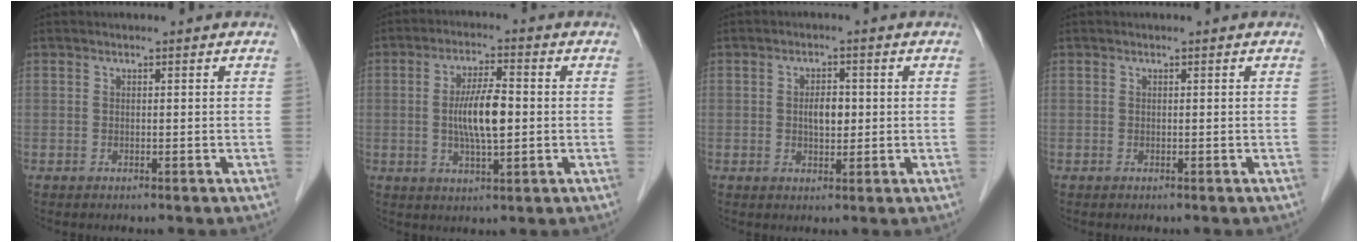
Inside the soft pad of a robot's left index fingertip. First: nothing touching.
{"total": 7.5, "force": [-0.3, 1.6, 7.3], "torque": [-0.141, -0.002, -0.008]}
{"total": 3.2, "force": [0.0, 1.6, 2.7], "torque": [-0.046, 0.001, 0.001]}
{"total": 0.0}